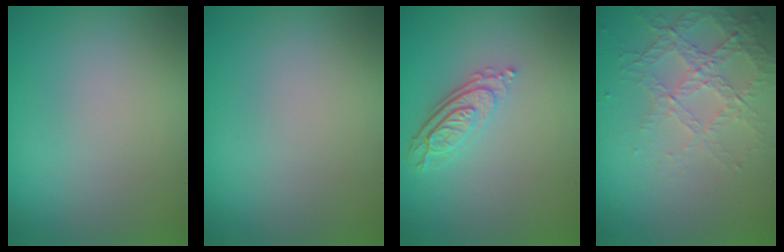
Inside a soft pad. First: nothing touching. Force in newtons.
{"total": 0.0}
{"total": 3.7, "press": 2.7, "slide": 2.6}
{"total": 4.3, "press": 2.9, "slide": 3.2}